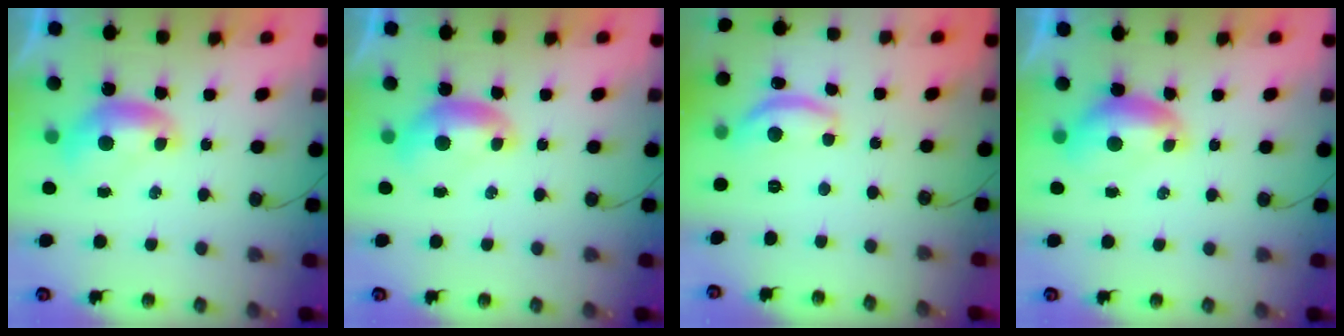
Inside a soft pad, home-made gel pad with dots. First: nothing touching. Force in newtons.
{"total": 0.0}
{"total": 7.9, "press": 7.9, "slide": 0.5}
{"total": 0.0}